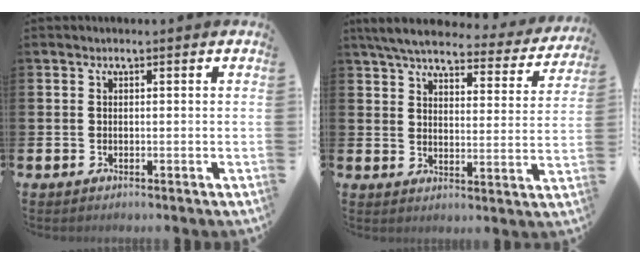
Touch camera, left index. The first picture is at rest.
{"total": 5.9, "force": [5.3, 1.3, 2.3], "torque": [-0.066, -0.033, 0.086]}